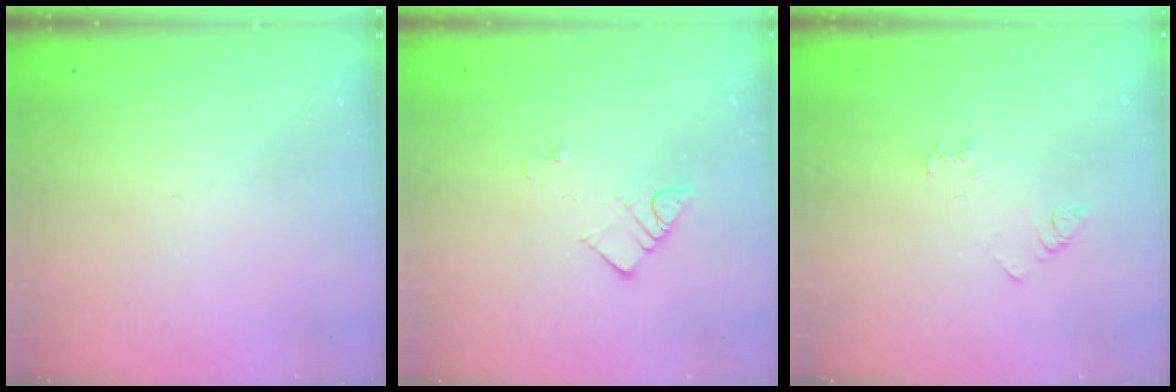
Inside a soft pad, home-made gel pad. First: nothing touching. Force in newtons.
{"total": 3.7, "press": 3.6, "slide": 0.4}
{"total": 3.9, "press": 3.9, "slide": 0.5}